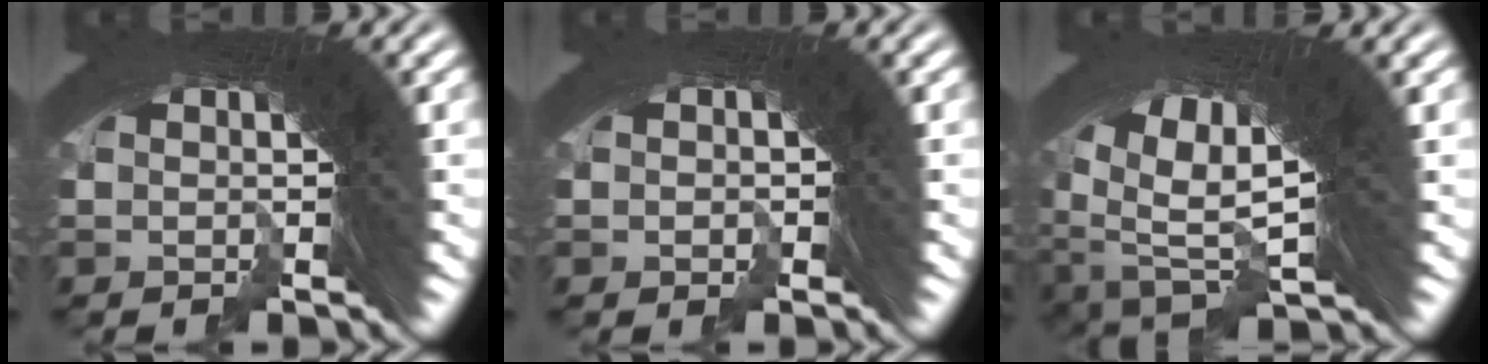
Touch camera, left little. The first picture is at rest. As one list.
[{"total": 1.3, "force": [-0.8, 0.5, -0.8], "torque": [0.013, -0.005, -0.008]}, {"total": 14.3, "force": [-1.0, 9.5, 10.6], "torque": [-0.193, -0.048, -0.004]}]